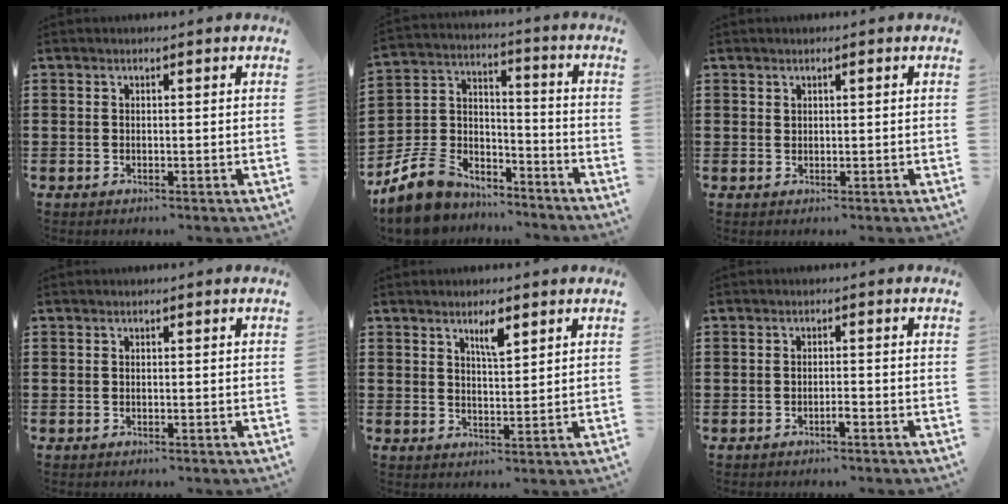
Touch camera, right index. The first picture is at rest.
{"total": 7.4, "force": [-6.1, 4.0, 1.4], "torque": [-0.064, 0.007, -0.125]}
{"total": 0.7, "force": [0.4, 0.4, 0.4], "torque": [-0.009, 0.003, 0.007]}
{"total": 0.0}
{"total": 3.7, "force": [2.4, 0.8, 2.7], "torque": [-0.050, 0.002, 0.039]}
{"total": 1.3, "force": [-0.9, 0.1, 0.9], "torque": [-0.018, -0.003, -0.016]}